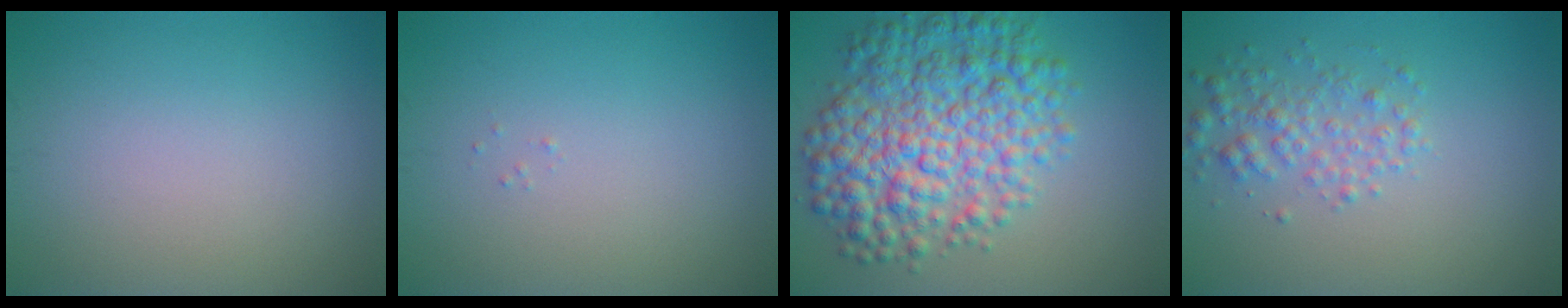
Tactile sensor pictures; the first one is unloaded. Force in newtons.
{"total": 0.0}
{"total": 9.3, "press": 9.3, "slide": 0.2}
{"total": 2.6, "press": 2.6, "slide": 0.0}